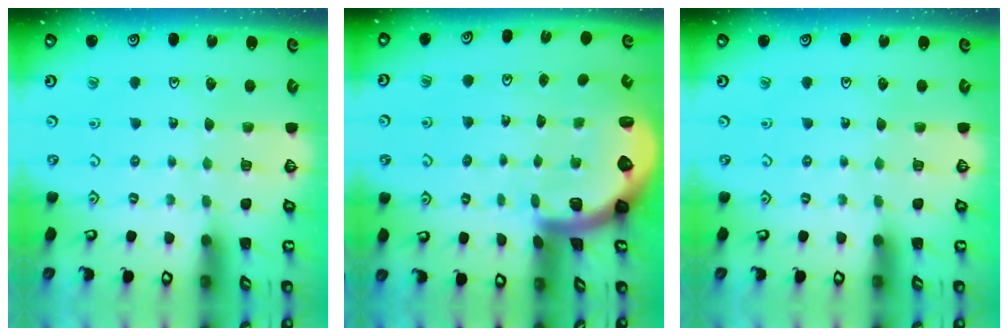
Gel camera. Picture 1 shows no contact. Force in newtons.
{"total": 1.9, "press": 1.9, "slide": 0.2}
{"total": 0.0}